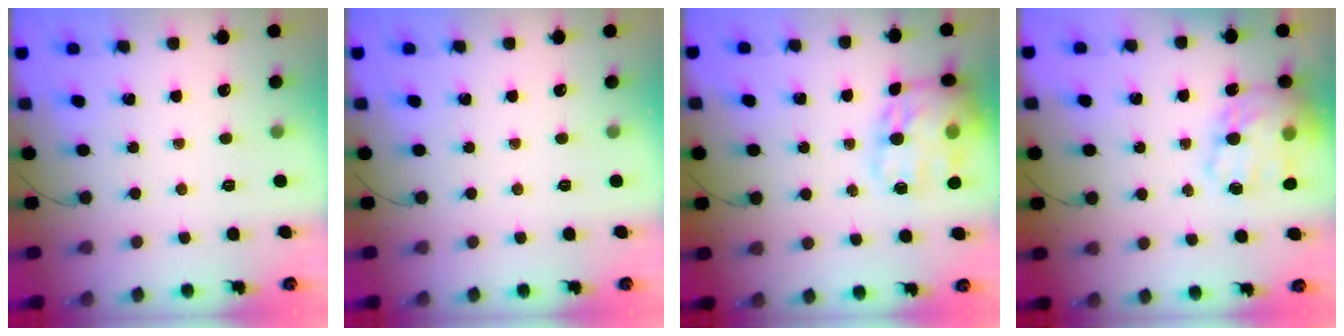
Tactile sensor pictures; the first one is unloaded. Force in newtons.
{"total": 0.0}
{"total": 17.6, "press": 17.4, "slide": 2.5}
{"total": 19.9, "press": 19.4, "slide": 4.2}